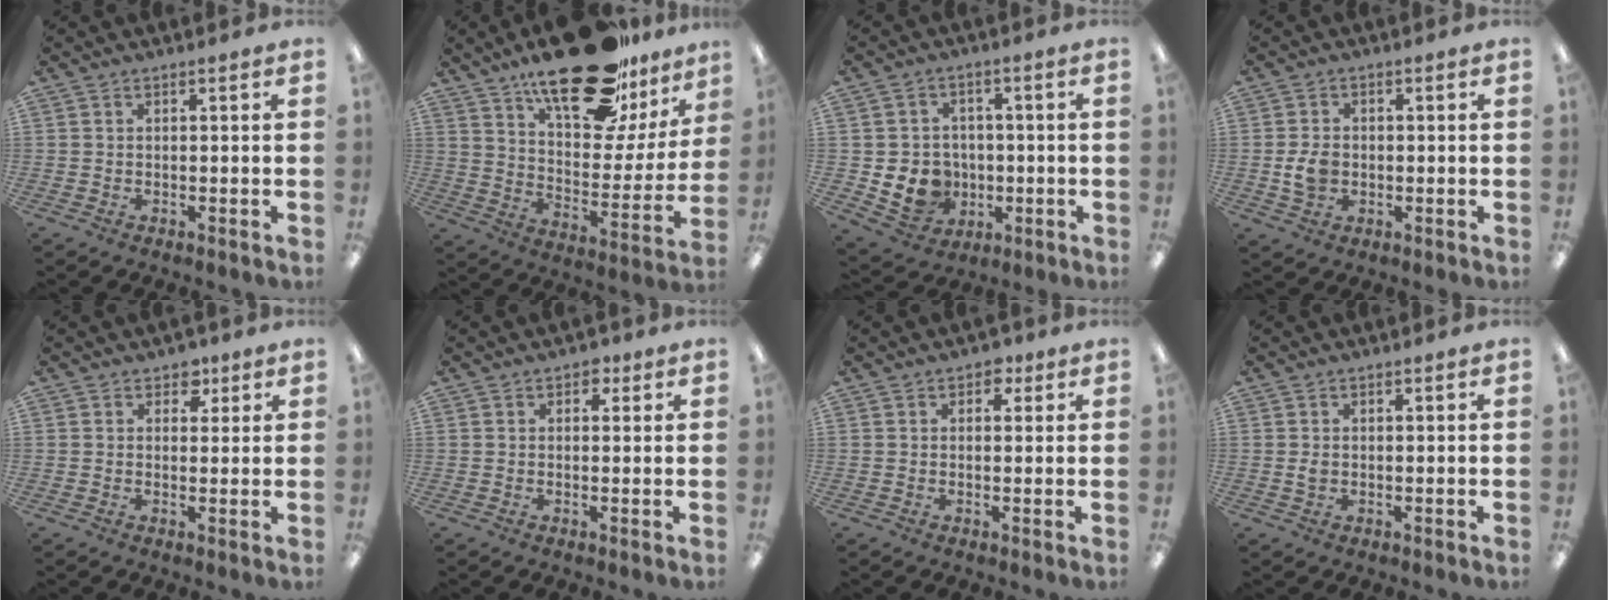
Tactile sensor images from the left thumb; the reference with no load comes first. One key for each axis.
{"total": 26.7, "fx": 18.8, "fy": 10.5, "fz": 15.8, "tx": -0.230, "ty": -0.114, "tz": 0.312}
{"total": 9.5, "fx": -1.8, "fy": 8.7, "fz": 3.2, "tx": -0.092, "ty": 0.014, "tz": -0.024}
{"total": 5.4, "fx": -0.6, "fy": 4.2, "fz": 3.4, "tx": -0.065, "ty": 0.002, "tz": -0.012}
{"total": 3.6, "fx": 2.1, "fy": 2.7, "fz": 1.2, "tx": -0.005, "ty": -0.004, "tz": 0.034}
{"total": 2.5, "fx": 1.3, "fy": 1.8, "fz": 1.2, "tx": -0.001, "ty": -0.005, "tz": 0.019}
{"total": 2.9, "fx": 1.4, "fy": 2.0, "fz": 1.4, "tx": -0.007, "ty": -0.003, "tz": 0.019}
{"total": 1.5, "fx": 0.1, "fy": 1.2, "fz": 0.9, "tx": -0.012, "ty": 0.002, "tz": -0.001}